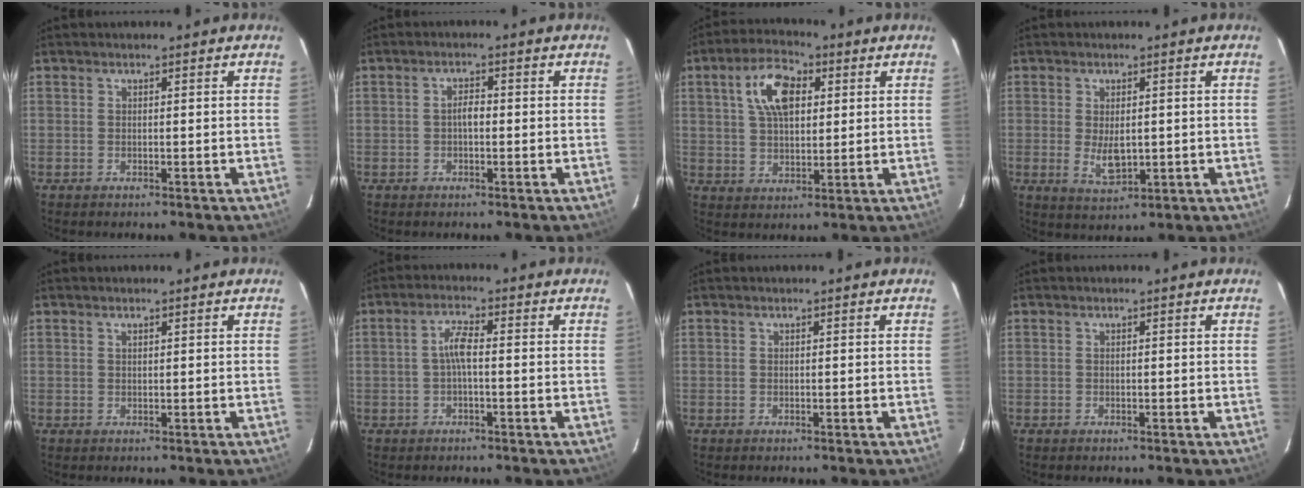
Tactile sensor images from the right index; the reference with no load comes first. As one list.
[{"total": 2.0, "force": [-0.3, 1.0, 1.7], "torque": [-0.032, 0.009, -0.007]}, {"total": 9.9, "force": [3.3, 5.3, 7.7], "torque": [-0.147, 0.024, 0.060]}, {"total": 5.1, "force": [-0.3, 2.8, 4.3], "torque": [-0.077, -0.012, 0.003]}, {"total": 0.5, "force": [0.4, 0.2, 0.3], "torque": [-0.004, 0.001, 0.008]}, {"total": 3.3, "force": [-0.5, 0.7, 3.2], "torque": [-0.066, 0.010, -0.009]}, {"total": 0.0}, {"total": 0.0}]